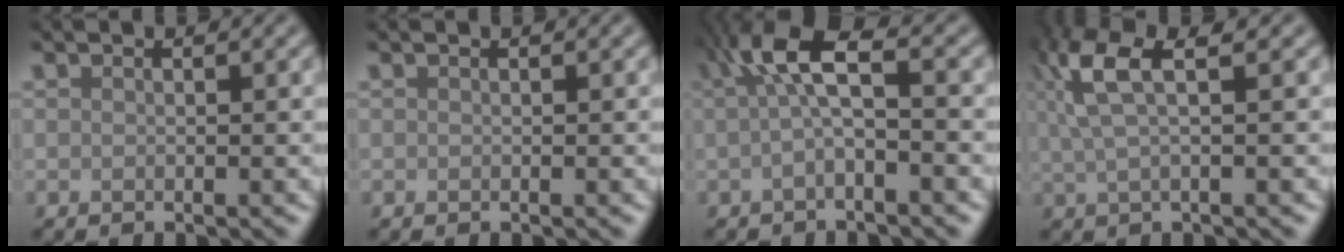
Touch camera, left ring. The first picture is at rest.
{"total": 0.0}
{"total": 4.5, "force": [0.5, 1.2, 4.3], "torque": [-0.083, 0.014, -0.002]}
{"total": 5.3, "force": [2.5, 1.2, 4.5], "torque": [-0.098, 0.015, 0.049]}